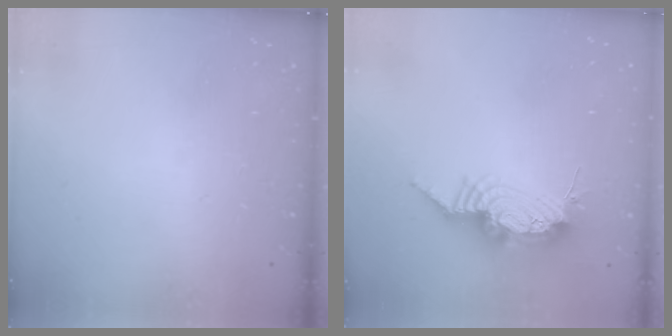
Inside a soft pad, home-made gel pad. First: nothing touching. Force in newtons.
{"total": 15.1, "press": 15.0, "slide": 1.7}